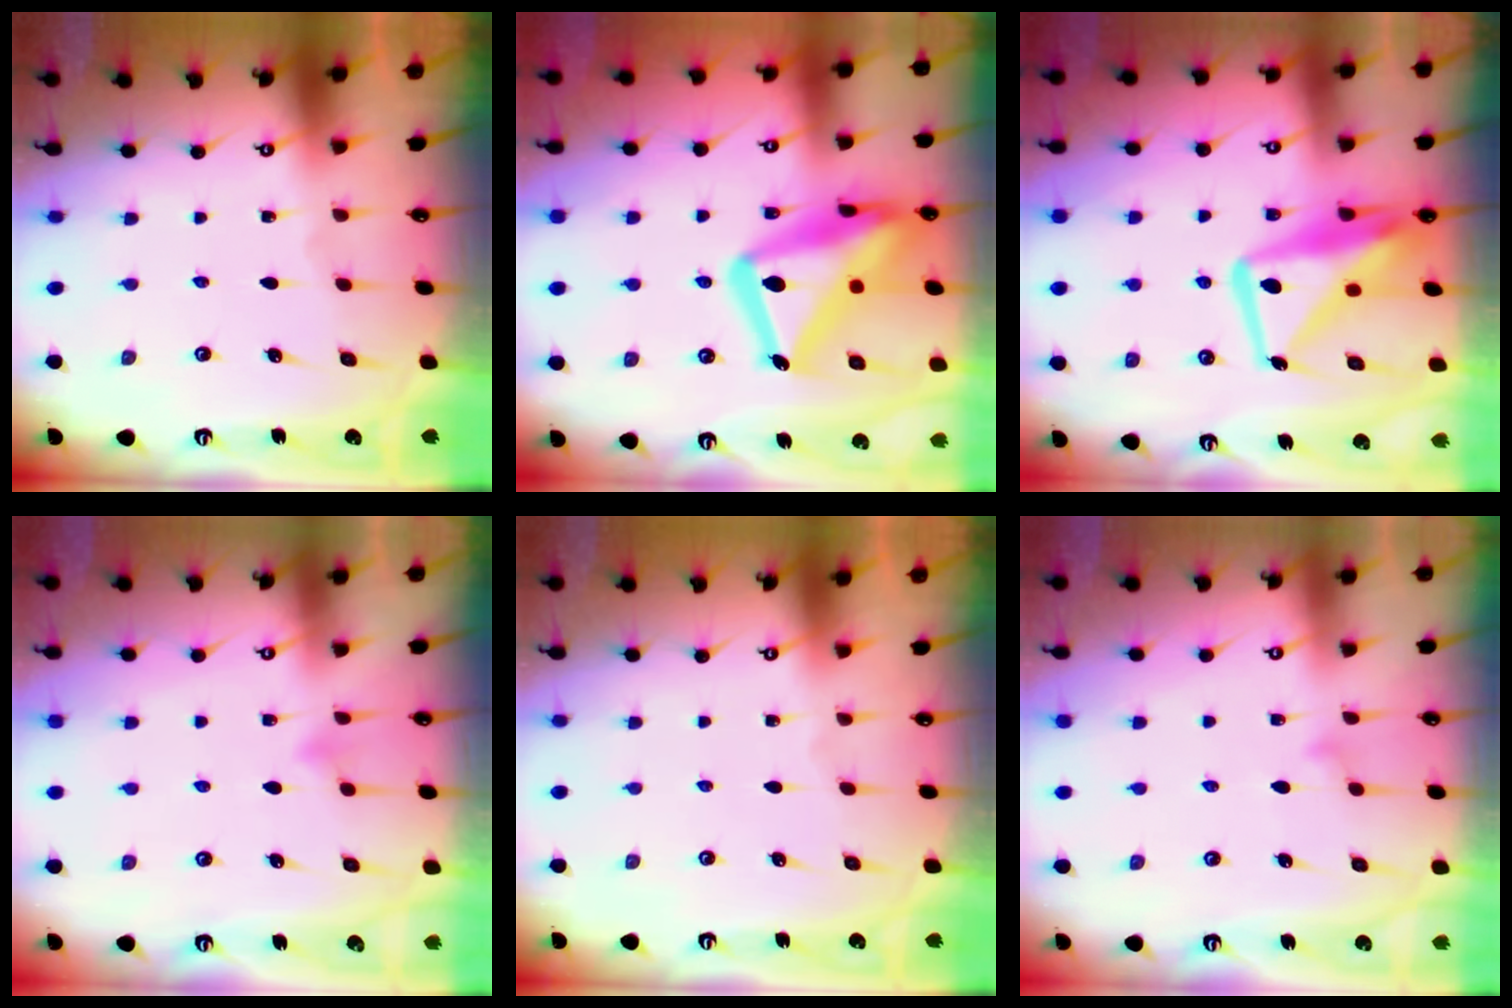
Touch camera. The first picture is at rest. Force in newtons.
{"total": 23.4, "press": 23.3, "slide": 1.8}
{"total": 15.9, "press": 15.8, "slide": 1.5}
{"total": 5.1, "press": 5.1, "slide": 0.5}
{"total": 0.0}
{"total": 6.6, "press": 6.6, "slide": 0.4}